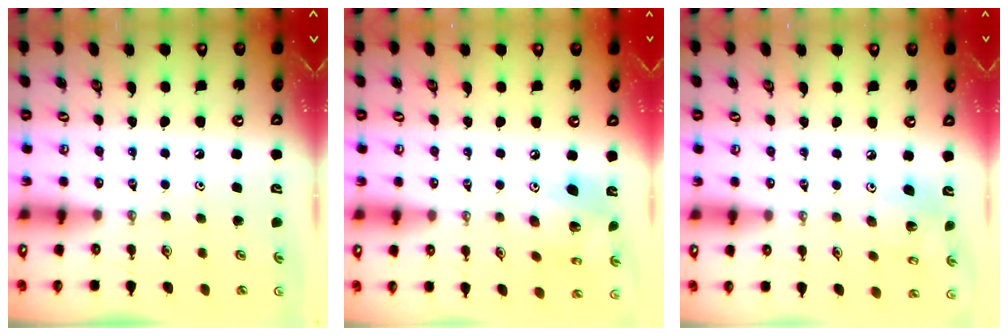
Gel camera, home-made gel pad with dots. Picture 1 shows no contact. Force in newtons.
{"total": 11.6, "press": 11.6, "slide": 1.0}
{"total": 6.9, "press": 6.8, "slide": 0.9}